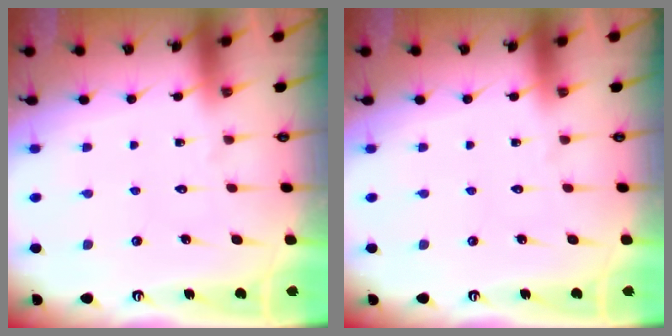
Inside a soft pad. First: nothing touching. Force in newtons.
{"total": 0.0}